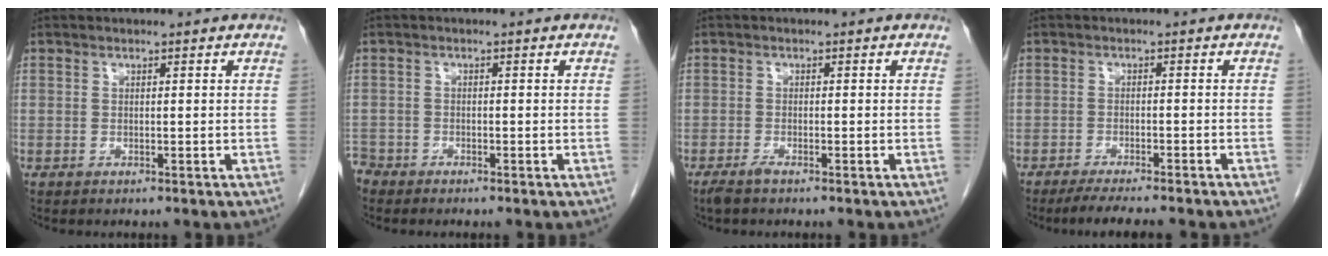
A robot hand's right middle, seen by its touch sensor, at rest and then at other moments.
{"total": 2.2, "force": [-2.0, 0.8, -0.1], "torque": [-0.001, -0.002, -0.039]}
{"total": 1.7, "force": [-1.3, 0.2, 1.0], "torque": [-0.026, -0.005, -0.025]}
{"total": 7.4, "force": [-6.3, 0.3, 3.9], "torque": [-0.049, -0.014, -0.094]}